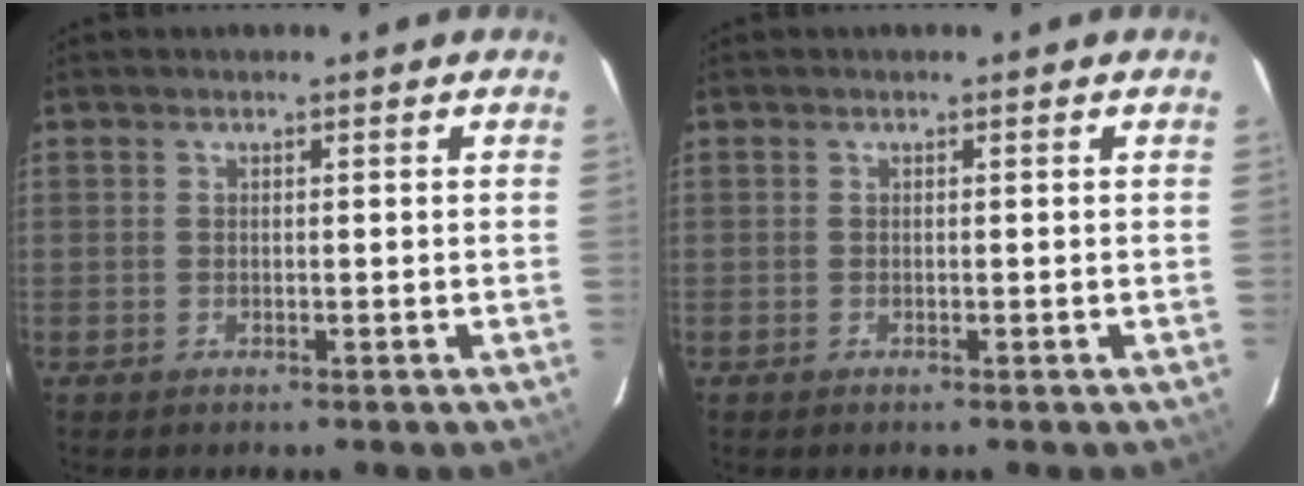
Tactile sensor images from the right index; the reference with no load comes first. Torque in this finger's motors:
{"motor_torque": [0.03, -0.09, 0.03, 0.00]}